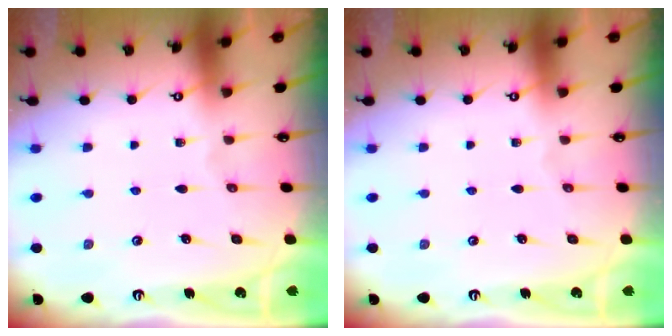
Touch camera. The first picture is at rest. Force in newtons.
{"total": 0.0}